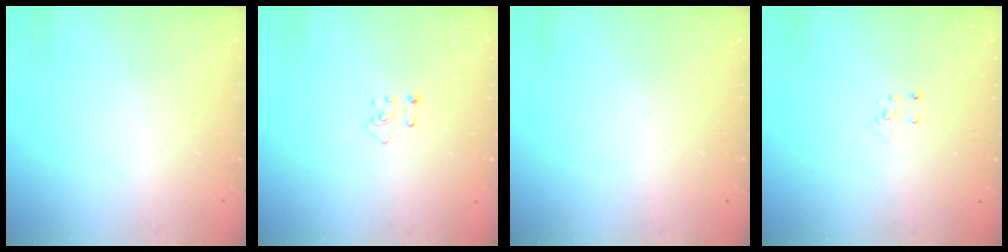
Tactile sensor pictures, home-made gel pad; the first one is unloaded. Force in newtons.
{"total": 2.8, "press": 2.8, "slide": 0.3}
{"total": 0.0}
{"total": 3.0, "press": 2.9, "slide": 0.3}